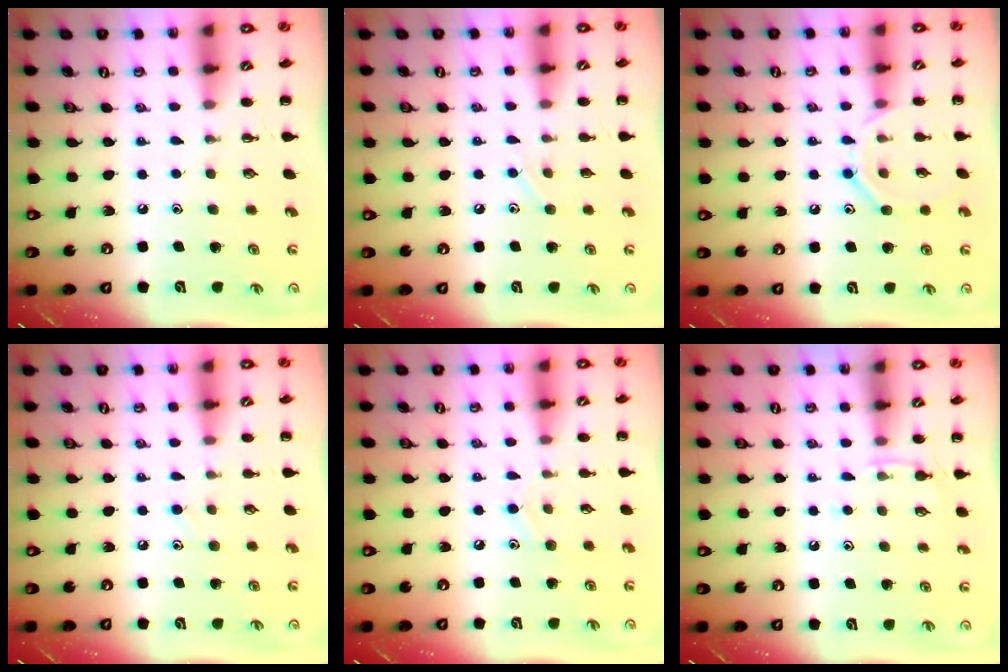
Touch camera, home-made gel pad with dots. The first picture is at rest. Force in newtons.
{"total": 4.5, "press": 4.3, "slide": 1.1}
{"total": 9.3, "press": 9.3, "slide": 0.8}
{"total": 6.6, "press": 6.3, "slide": 2.1}
{"total": 7.2, "press": 6.8, "slide": 2.3}
{"total": 5.9, "press": 5.8, "slide": 1.4}